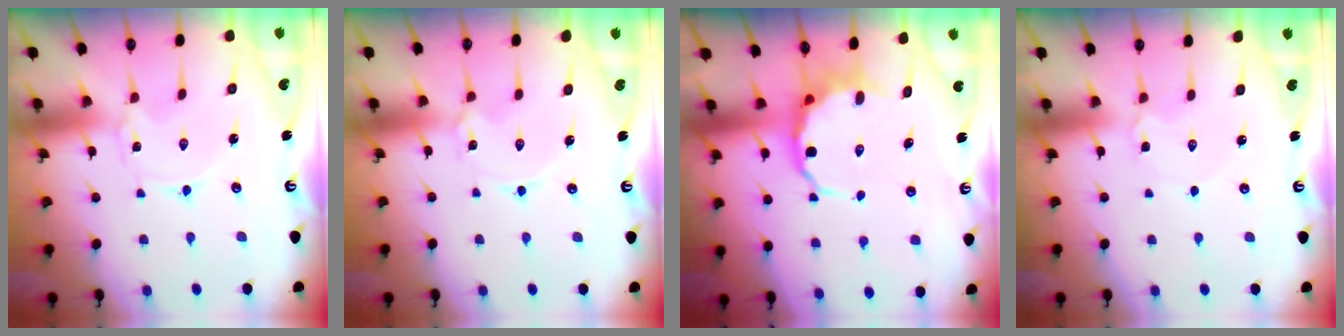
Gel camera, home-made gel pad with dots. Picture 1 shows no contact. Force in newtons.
{"total": 1.5, "press": 1.5, "slide": 0.1}
{"total": 6.2, "press": 6.0, "slide": 1.5}
{"total": 2.6, "press": 2.6, "slide": 0.3}